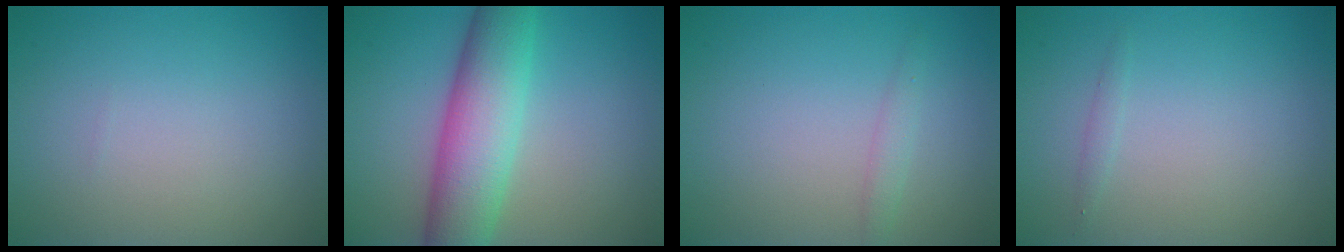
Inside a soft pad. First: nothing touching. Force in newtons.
{"total": 8.0, "press": 8.0, "slide": 0.1}
{"total": 1.0, "press": 1.0, "slide": 0.0}
{"total": 0.6, "press": 0.6, "slide": 0.0}